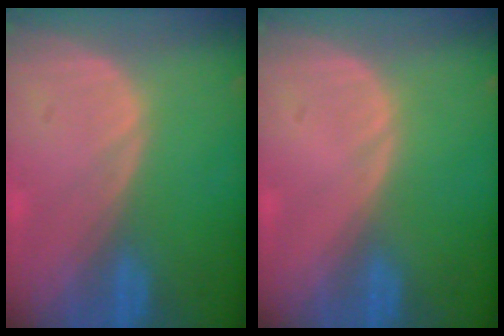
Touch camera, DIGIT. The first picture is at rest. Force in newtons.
{"total": 0.0}